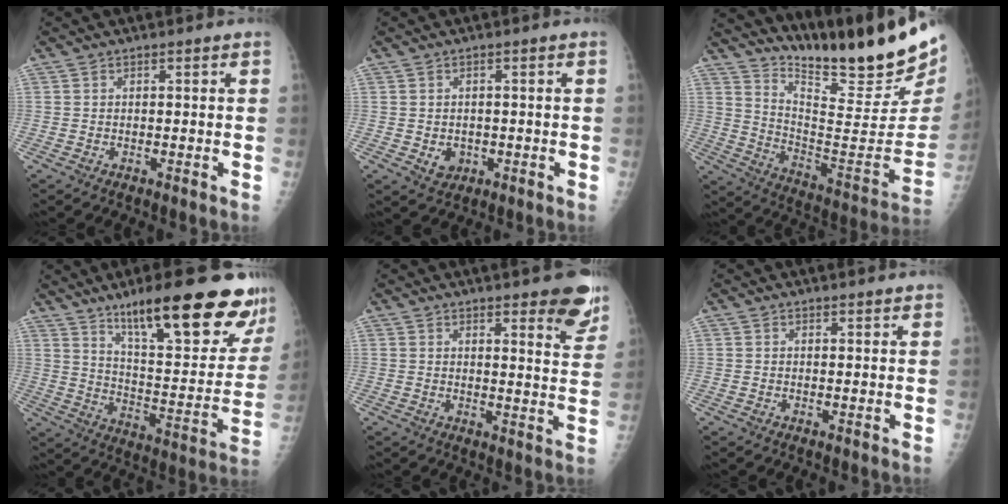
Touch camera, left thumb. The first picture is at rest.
{"total": 2.7, "force": [-0.5, 2.3, 1.3], "torque": [-0.008, -0.001, 0.004]}
{"total": 26.9, "force": [20.9, 4.2, 16.4], "torque": [-0.225, -0.146, 0.314]}
{"total": 26.1, "force": [17.7, 6.0, 18.2], "torque": [-0.223, -0.082, 0.271]}
{"total": 10.0, "force": [7.1, 2.4, 6.6], "torque": [-0.051, -0.042, 0.080]}
{"total": 1.3, "force": [1.2, 0.1, 0.3], "torque": [0.001, -0.005, 0.018]}